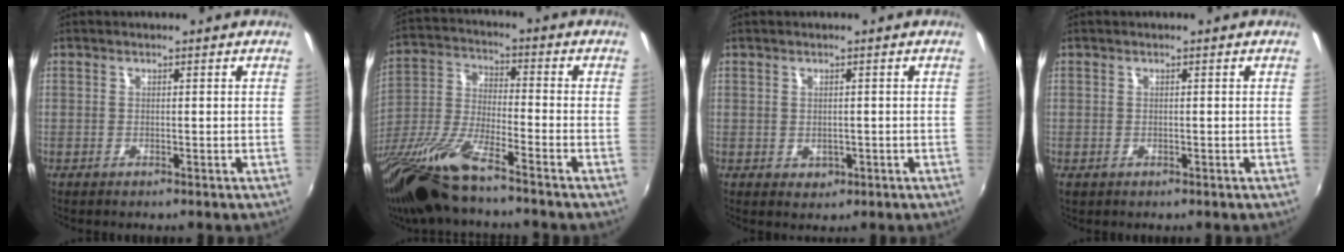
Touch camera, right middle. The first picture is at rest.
{"total": 15.4, "force": [-11.8, 1.8, 9.7], "torque": [-0.205, -0.037, -0.231]}
{"total": 1.7, "force": [0.0, 1.6, 0.6], "torque": [-0.004, 0.000, 0.004]}
{"total": 0.5, "force": [-0.2, 0.4, 0.2], "torque": [-0.004, -0.001, -0.002]}